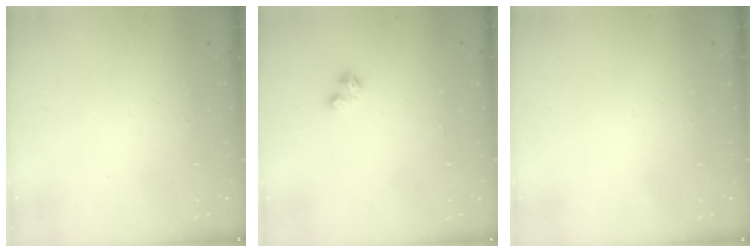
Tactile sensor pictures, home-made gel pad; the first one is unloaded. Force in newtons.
{"total": 2.1, "press": 2.0, "slide": 0.5}
{"total": 0.0}